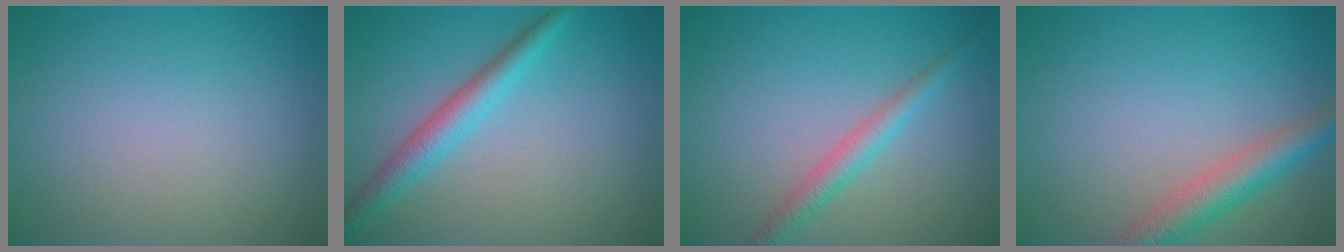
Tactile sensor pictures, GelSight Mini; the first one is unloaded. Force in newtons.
{"total": 3.2, "press": 3.2, "slide": 0.1}
{"total": 2.3, "press": 2.3, "slide": 0.1}
{"total": 4.2, "press": 4.2, "slide": 0.1}